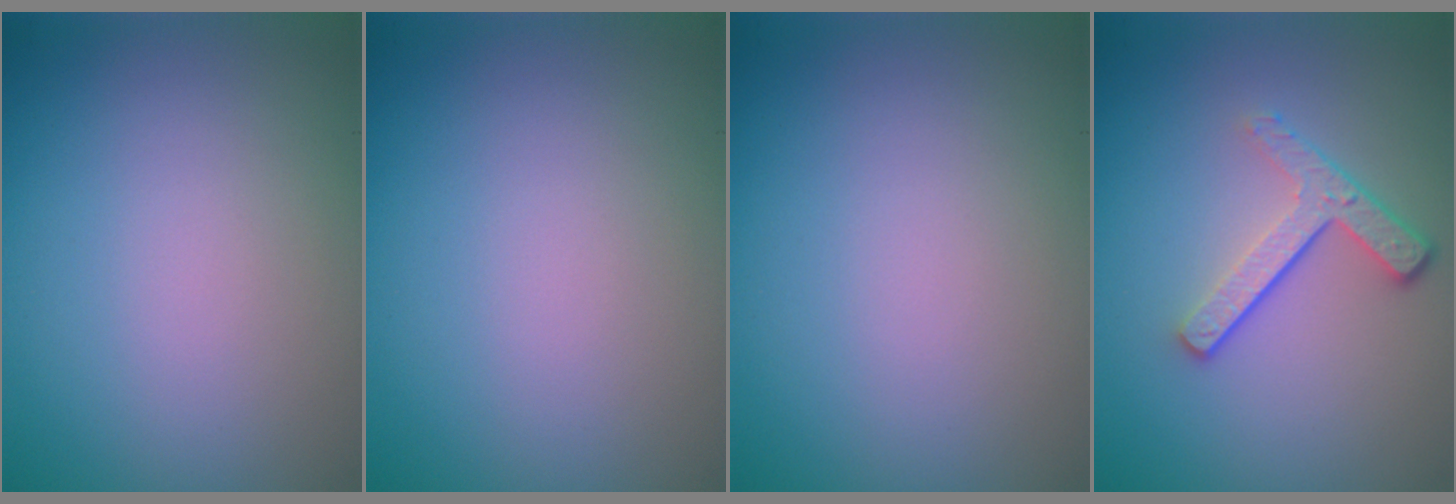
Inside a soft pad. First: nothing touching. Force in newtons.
{"total": 0.0}
{"total": 0.0}
{"total": 3.7, "press": 2.7, "slide": 2.5}